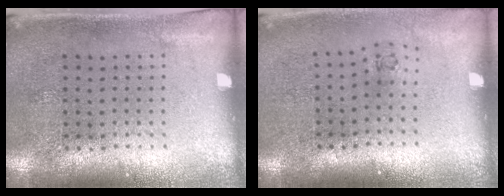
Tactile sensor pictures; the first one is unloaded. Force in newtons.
{"total": 0.6, "press": 0.3, "slide": 0.5}